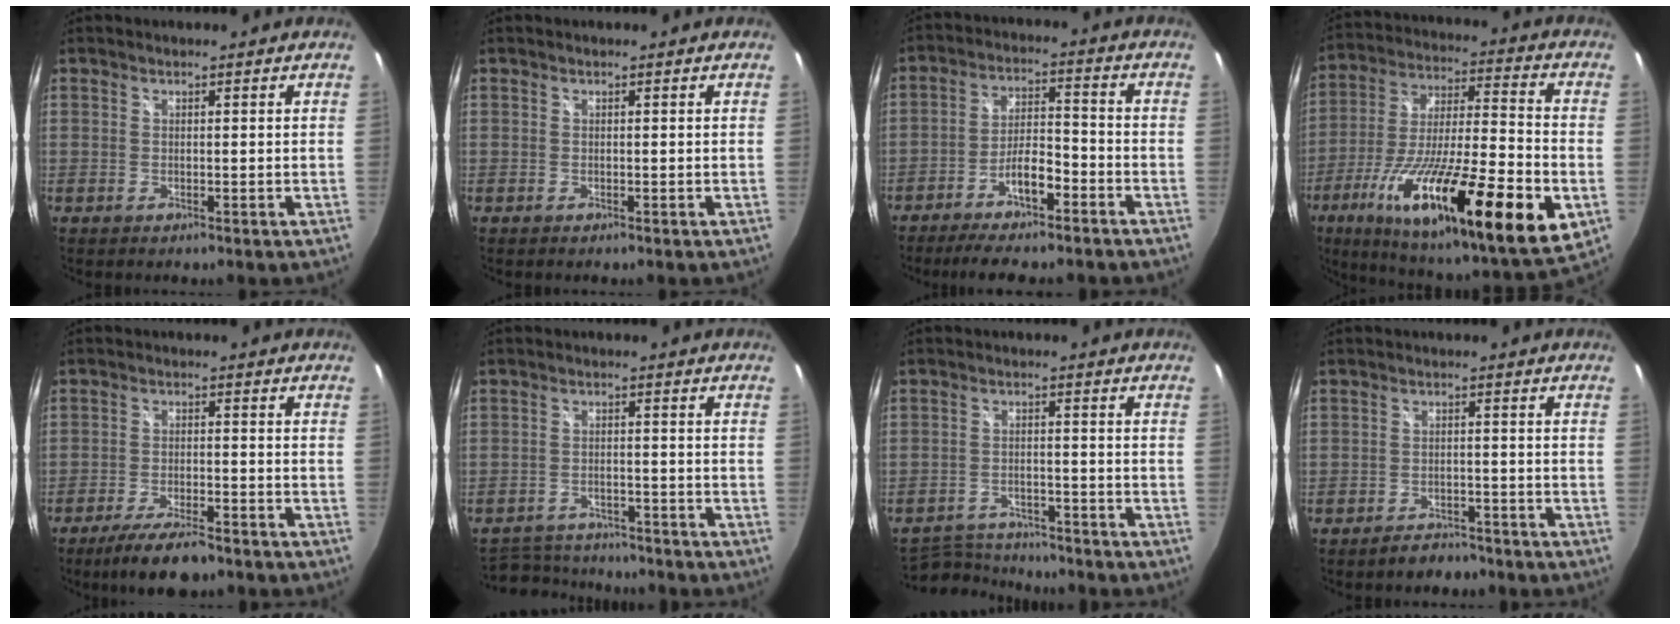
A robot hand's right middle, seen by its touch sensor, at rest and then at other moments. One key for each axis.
{"total": 0.0}
{"total": 10.7, "fx": -7.9, "fy": 2.6, "fz": 6.7, "tx": -0.137, "ty": 0.009, "tz": -0.129}
{"total": 31.2, "fx": -11.3, "fy": 6.3, "fz": 28.3, "tx": -0.470, "ty": -0.060, "tz": -0.187}
{"total": 8.8, "fx": -7.0, "fy": 1.9, "fz": 4.9, "tx": -0.111, "ty": -0.016, "tz": -0.120}
{"total": 10.6, "fx": -9.6, "fy": 3.2, "fz": 3.0, "tx": -0.076, "ty": 0.006, "tz": -0.144}
{"total": 9.5, "fx": -9.0, "fy": 2.2, "fz": 2.3, "tx": -0.066, "ty": 0.004, "tz": -0.140}
{"total": 4.3, "fx": -3.7, "fy": 2.0, "fz": 1.1, "tx": -0.027, "ty": 0.009, "tz": -0.051}